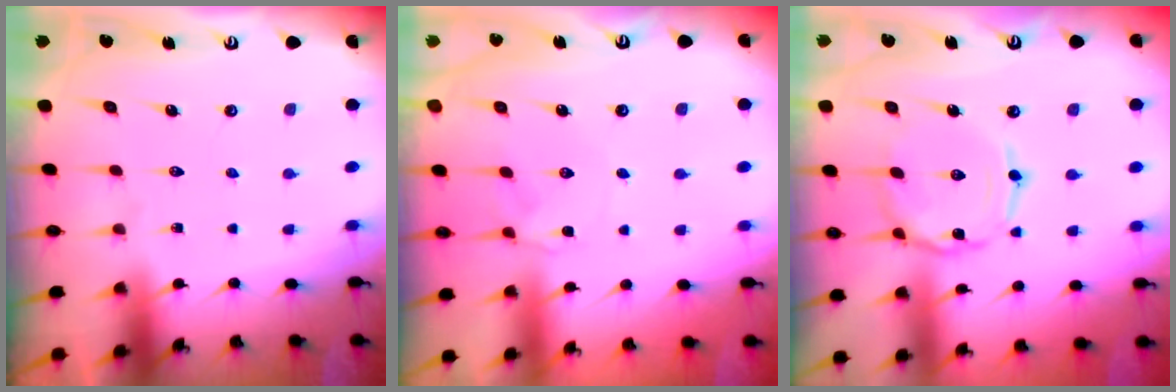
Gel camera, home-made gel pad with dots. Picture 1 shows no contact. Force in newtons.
{"total": 1.9, "press": 1.9, "slide": 0.4}
{"total": 5.1, "press": 5.0, "slide": 0.3}